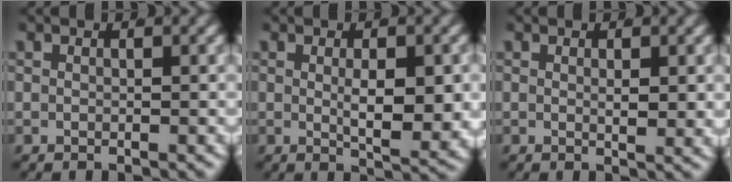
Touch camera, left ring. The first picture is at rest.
{"total": 4.2, "force": [0.1, 1.0, 4.1], "torque": [-0.060, -0.017, 0.008]}
{"total": 1.2, "force": [0.3, -0.1, 1.2], "torque": [-0.018, -0.010, 0.008]}